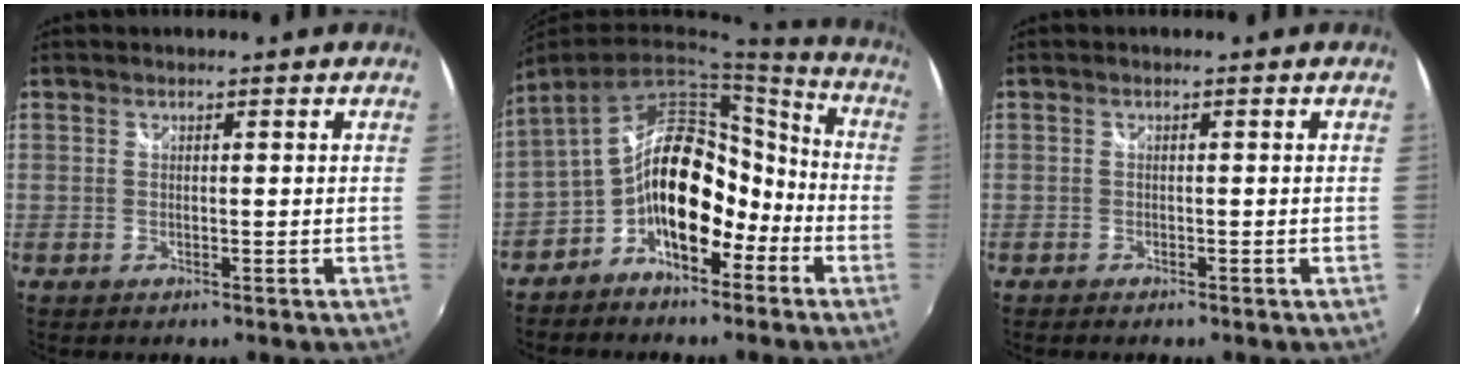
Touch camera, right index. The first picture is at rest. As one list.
[{"total": 13.0, "force": [-6.1, 7.3, 8.9], "torque": [-0.135, 0.033, -0.101]}, {"total": 1.2, "force": [-1.0, 0.5, 0.4], "torque": [-0.012, -0.006, -0.019]}]